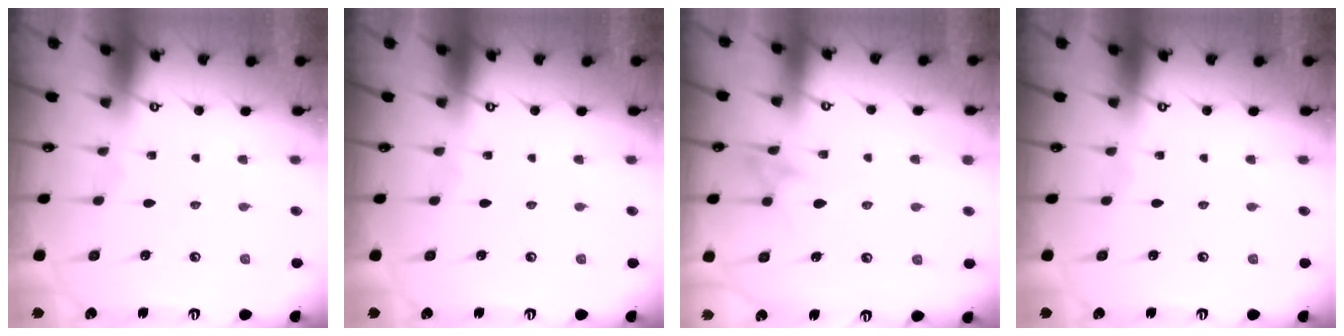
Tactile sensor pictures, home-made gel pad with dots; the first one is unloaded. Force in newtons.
{"total": 0.0}
{"total": 11.5, "press": 11.5, "slide": 1.1}
{"total": 0.0}